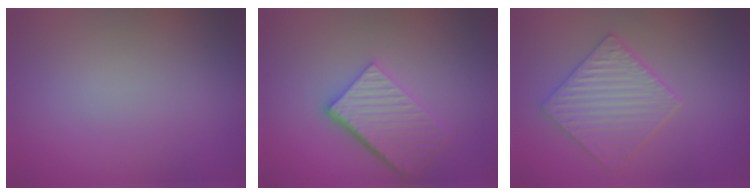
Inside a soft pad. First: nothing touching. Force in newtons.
{"total": 5.4, "press": 3.8, "slide": 3.8}
{"total": 4.1, "press": 3.7, "slide": 1.7}